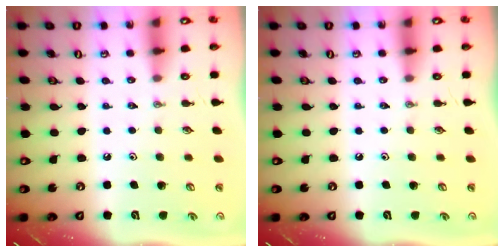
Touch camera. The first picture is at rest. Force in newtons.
{"total": 0.0}